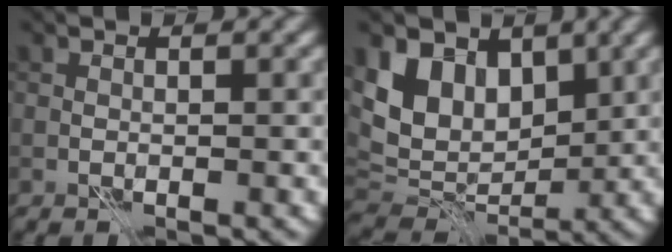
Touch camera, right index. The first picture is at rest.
{"total": 8.4, "force": [3.7, 5.9, 4.7], "torque": [-0.093, 0.005, 0.062]}